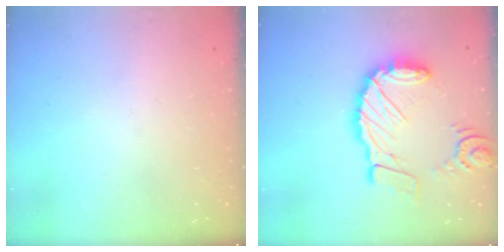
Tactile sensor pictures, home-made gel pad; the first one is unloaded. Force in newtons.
{"total": 18.1, "press": 17.9, "slide": 2.5}